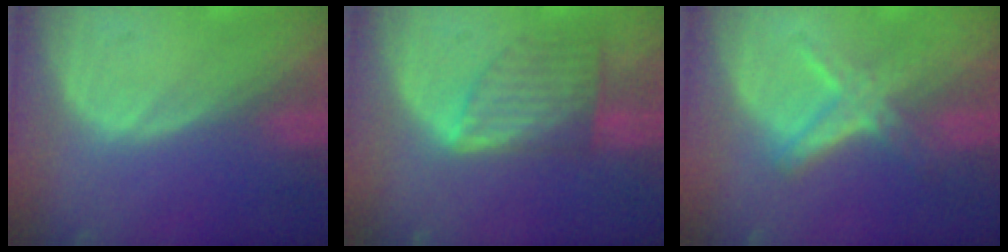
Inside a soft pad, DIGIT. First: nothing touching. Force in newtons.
{"total": 7.3, "press": 6.4, "slide": 3.5}
{"total": 5.7, "press": 5.5, "slide": 1.8}